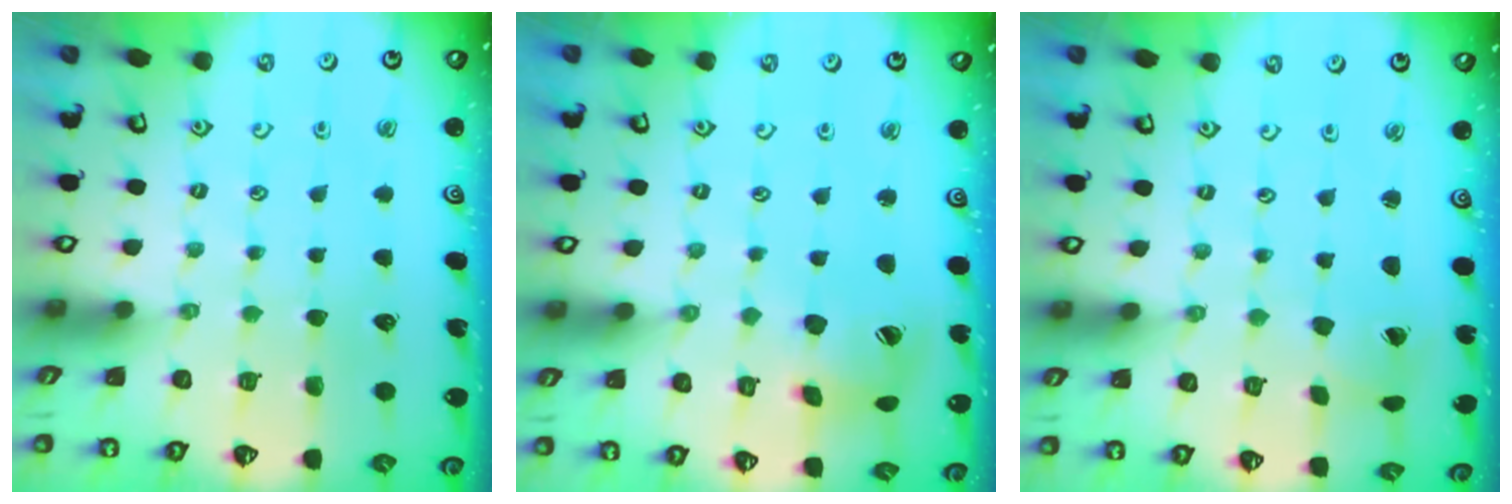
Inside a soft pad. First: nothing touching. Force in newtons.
{"total": 11.4, "press": 11.3, "slide": 1.4}
{"total": 1.0, "press": 1.0, "slide": 0.1}